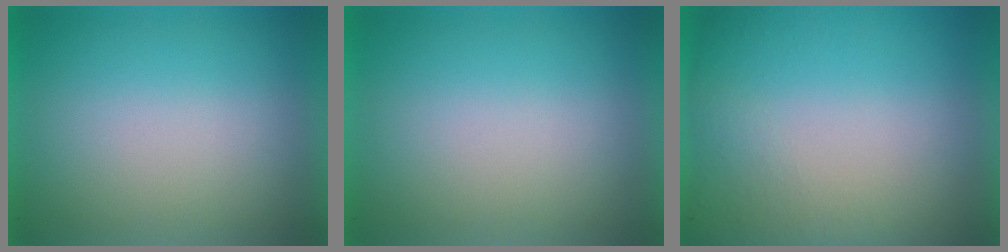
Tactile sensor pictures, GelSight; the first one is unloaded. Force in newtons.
{"total": 0.0}
{"total": 5.8}